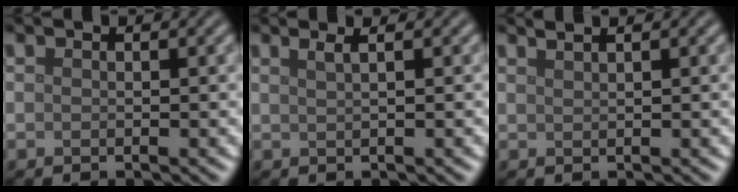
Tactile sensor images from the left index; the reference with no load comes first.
{"total": 2.9, "force": [1.7, 1.4, 1.9], "torque": [-0.003, 0.013, -0.008]}
{"total": 2.4, "force": [1.8, 1.0, 1.3], "torque": [0.000, 0.009, 0.001]}